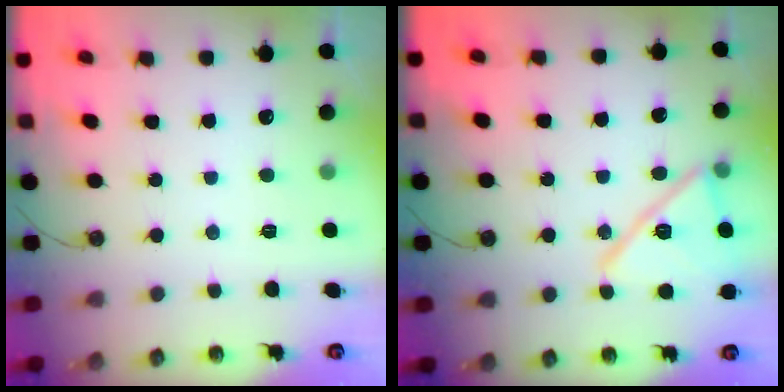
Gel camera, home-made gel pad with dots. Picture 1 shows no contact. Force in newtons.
{"total": 16.6, "press": 16.5, "slide": 1.6}